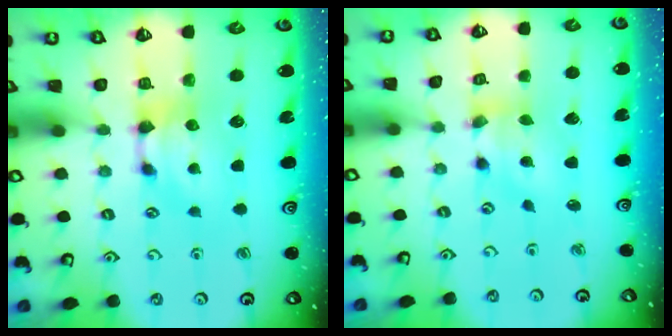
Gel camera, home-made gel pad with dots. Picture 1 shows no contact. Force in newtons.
{"total": 3.5, "press": 3.1, "slide": 1.6}